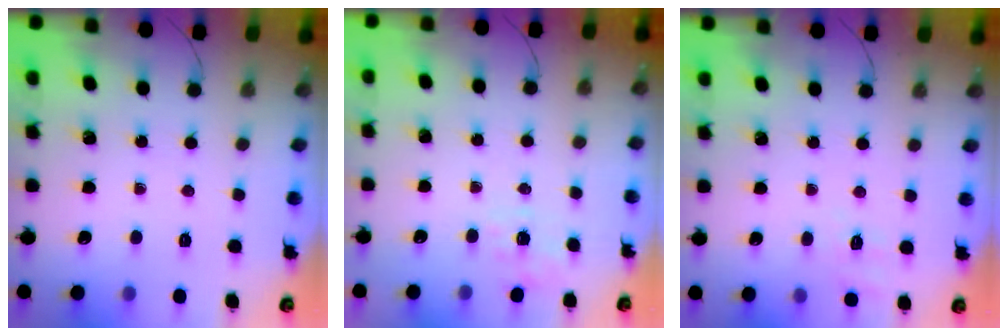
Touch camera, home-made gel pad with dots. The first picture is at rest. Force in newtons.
{"total": 2.1, "press": 1.6, "slide": 1.4}
{"total": 5.7, "press": 5.1, "slide": 2.5}